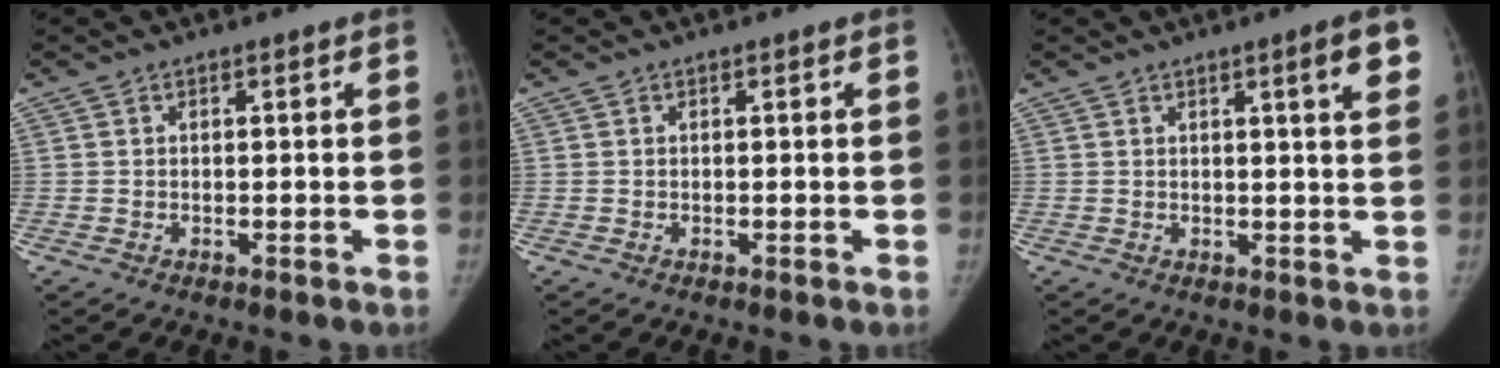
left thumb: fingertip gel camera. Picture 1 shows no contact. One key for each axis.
{"total": 0.0}
{"total": 5.1, "fx": 2.5, "fy": 0.4, "fz": 4.5, "tx": -0.054, "ty": -0.011, "tz": 0.032}